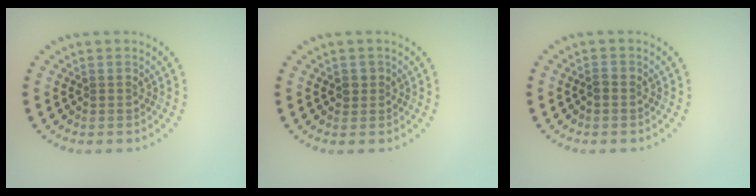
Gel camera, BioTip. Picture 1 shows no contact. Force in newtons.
{"total": 1.1, "press": 0.9, "slide": 0.6}
{"total": 0.8, "press": 0.8, "slide": 0.1}